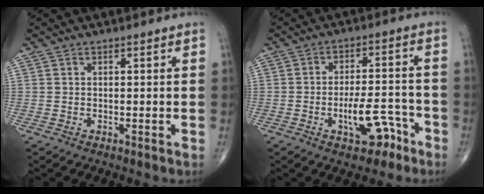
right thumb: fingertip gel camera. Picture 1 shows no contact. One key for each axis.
{"total": 8.4, "fx": -4.3, "fy": 3.9, "fz": 6.1, "tx": -0.082, "ty": 0.041, "tz": -0.063}